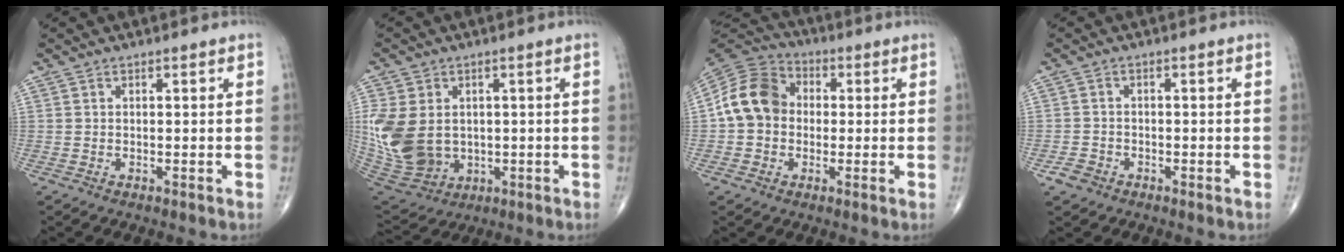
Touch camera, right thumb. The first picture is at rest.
{"total": 16.5, "force": [0.5, 12.6, 10.6], "torque": [-0.235, -0.009, 0.039]}
{"total": 11.6, "force": [0.1, 9.7, 6.5], "torque": [-0.106, 0.033, -0.012]}
{"total": 2.5, "force": [-1.5, 1.9, 0.7], "torque": [-0.011, 0.009, -0.027]}